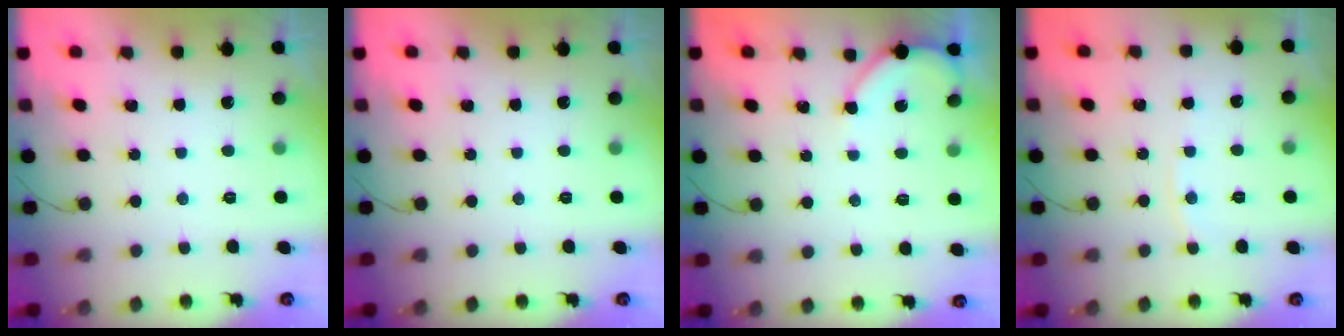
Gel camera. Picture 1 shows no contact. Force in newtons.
{"total": 0.0}
{"total": 4.4, "press": 4.4, "slide": 0.3}
{"total": 5.6, "press": 5.6, "slide": 0.7}